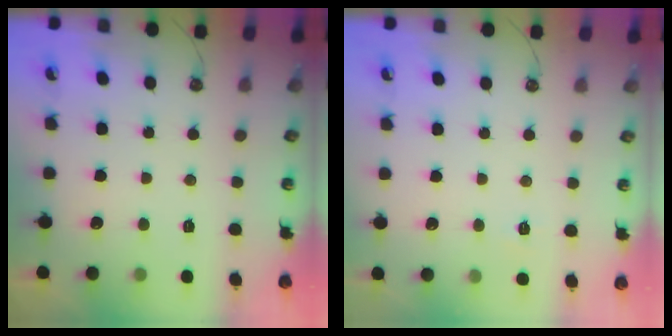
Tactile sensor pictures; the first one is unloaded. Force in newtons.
{"total": 2.7, "press": 2.7, "slide": 0.4}